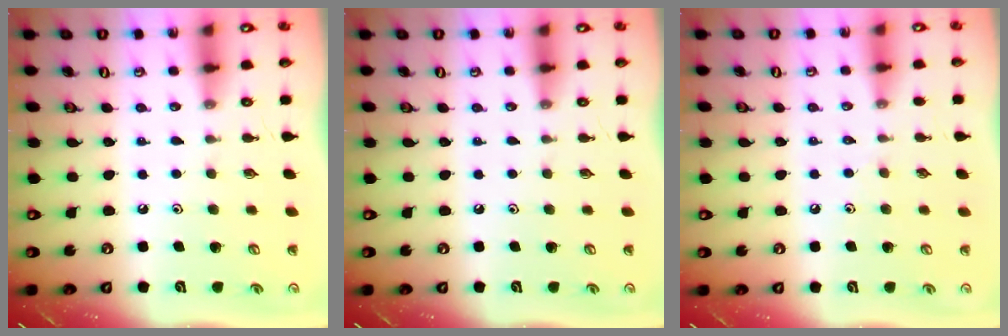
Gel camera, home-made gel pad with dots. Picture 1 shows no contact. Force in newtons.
{"total": 0.0}
{"total": 2.4, "press": 2.4, "slide": 0.5}